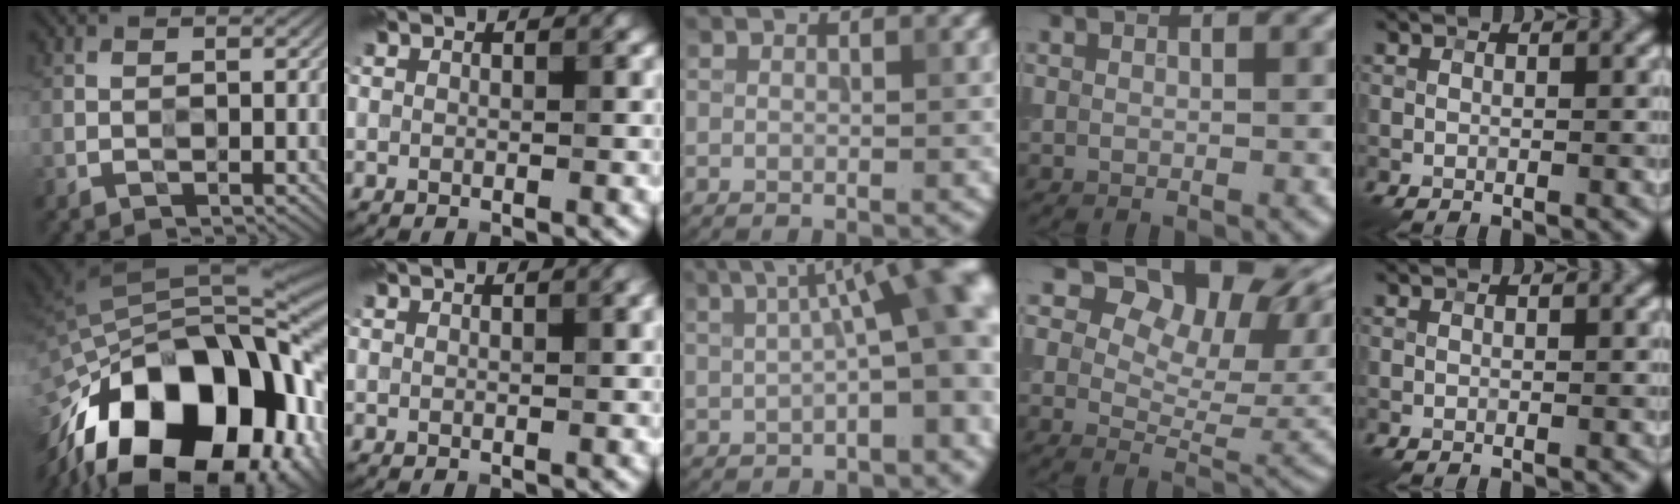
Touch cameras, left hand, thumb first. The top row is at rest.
{"thumb": {"total": 21.3, "force": [-11.0, 12.0, 13.7], "torque": [-0.253, -0.033, -0.155]}, "index": {"total": 1.2, "force": [0.5, 0.3, 1.0], "torque": [-0.008, 0.008, 0.005]}, "middle": {"total": 11.0, "force": [1.6, 3.6, 10.3], "torque": [-0.120, 0.025, 0.018]}, "ring": {"total": 11.5, "force": [5.8, 6.9, 7.1], "torque": [-0.095, 0.006, 0.093]}}